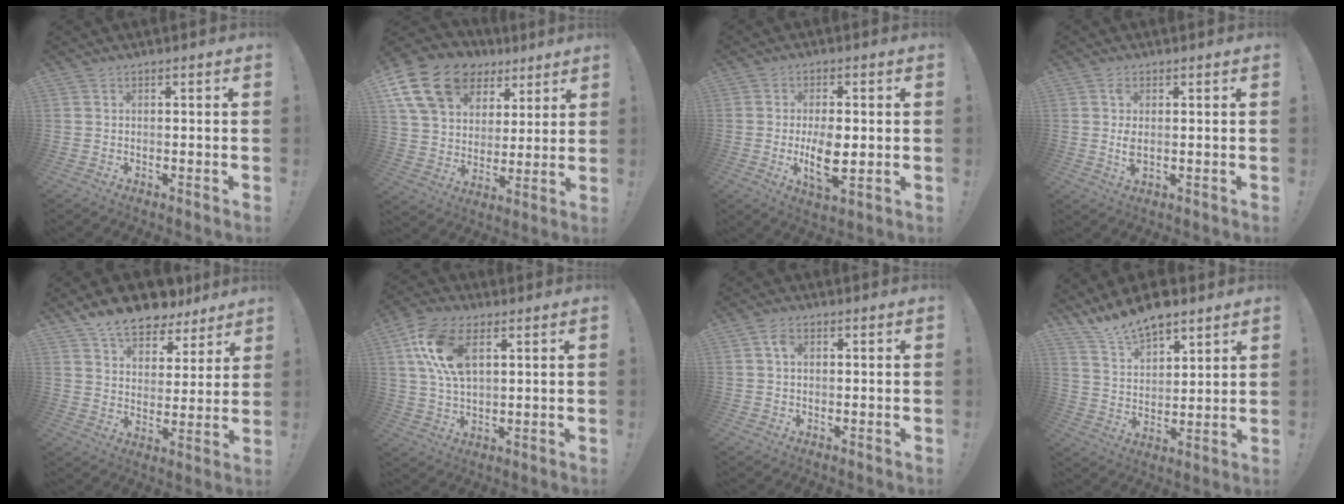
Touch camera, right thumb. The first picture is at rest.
{"total": 19.3, "force": [10.1, 13.3, 9.7], "torque": [-0.167, -0.044, 0.198]}
{"total": 9.7, "force": [-0.8, 4.3, 8.6], "torque": [-0.148, -0.011, -0.012]}
{"total": 3.6, "force": [0.6, 1.6, 3.2], "torque": [-0.061, -0.003, 0.007]}
{"total": 12.0, "force": [9.9, 5.4, 4.0], "torque": [-0.072, -0.070, 0.183]}
{"total": 14.5, "force": [5.6, 8.1, 10.6], "torque": [-0.219, -0.007, 0.103]}
{"total": 3.3, "force": [1.0, 2.1, 2.2], "torque": [-0.033, 0.002, 0.015]}
{"total": 11.1, "force": [9.8, 3.8, 3.5], "torque": [-0.080, -0.073, 0.185]}